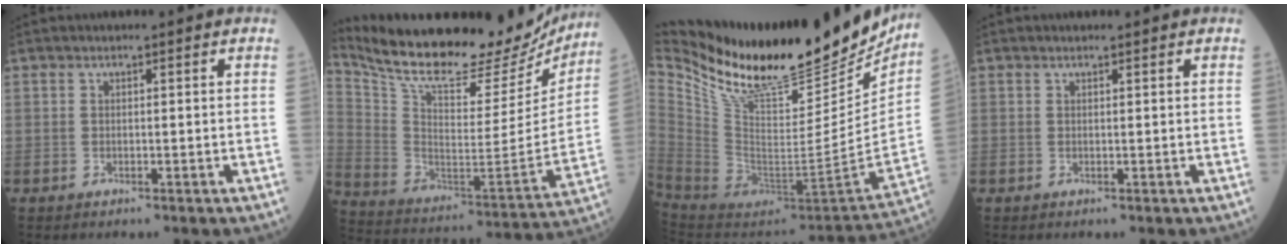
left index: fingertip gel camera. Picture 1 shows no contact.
{"total": 28.4, "force": [24.8, 7.5, 11.8], "torque": [-0.214, -0.042, 0.356]}
{"total": 32.1, "force": [25.8, 9.0, 16.9], "torque": [-0.313, -0.060, 0.400]}
{"total": 0.0}